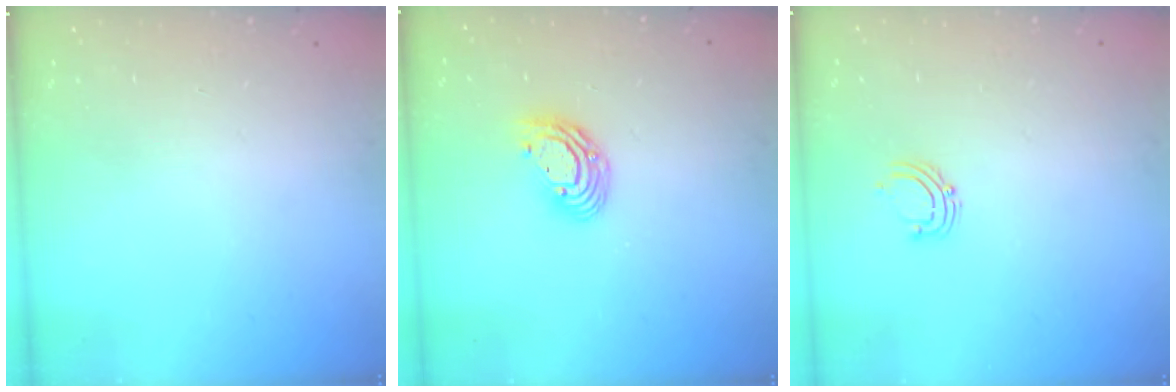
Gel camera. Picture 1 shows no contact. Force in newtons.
{"total": 9.1, "press": 9.1, "slide": 1.1}
{"total": 4.1, "press": 4.0, "slide": 0.4}